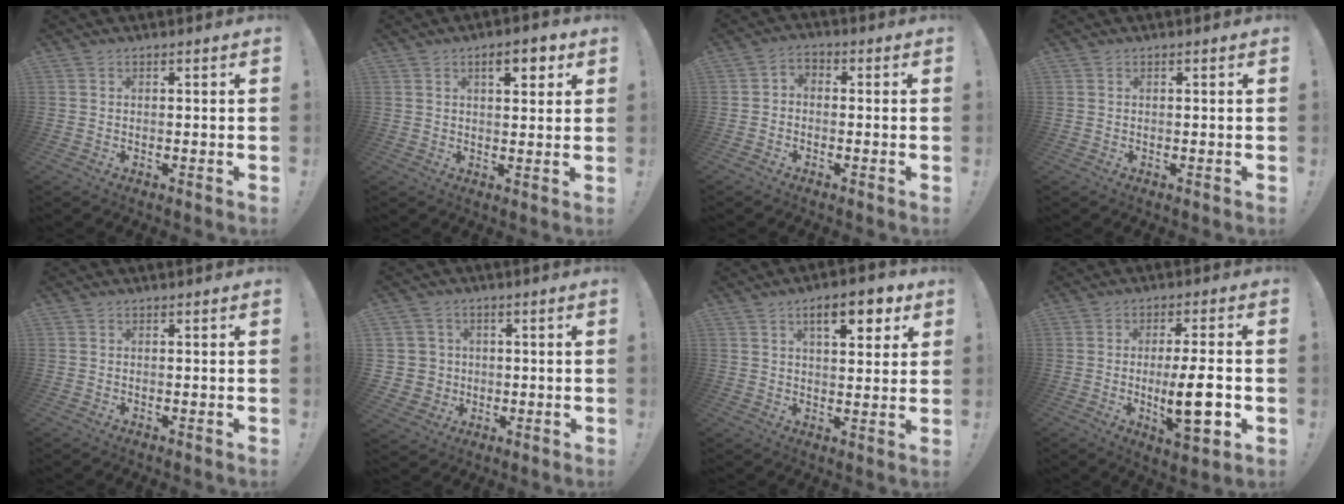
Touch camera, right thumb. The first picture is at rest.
{"total": 6.4, "force": [3.0, 2.7, 4.9], "torque": [-0.054, -0.007, 0.043]}
{"total": 2.8, "force": [-1.8, 1.6, 1.4], "torque": [-0.026, 0.005, -0.037]}
{"total": 0.0}
{"total": 0.0}
{"total": 6.8, "force": [0.5, 6.7, 0.9], "torque": [-0.026, 0.002, 0.018]}
{"total": 10.0, "force": [4.9, 3.8, 7.8], "torque": [-0.101, -0.016, 0.077]}
{"total": 12.8, "force": [-2.1, 2.6, 12.3], "torque": [-0.200, -0.006, -0.038]}